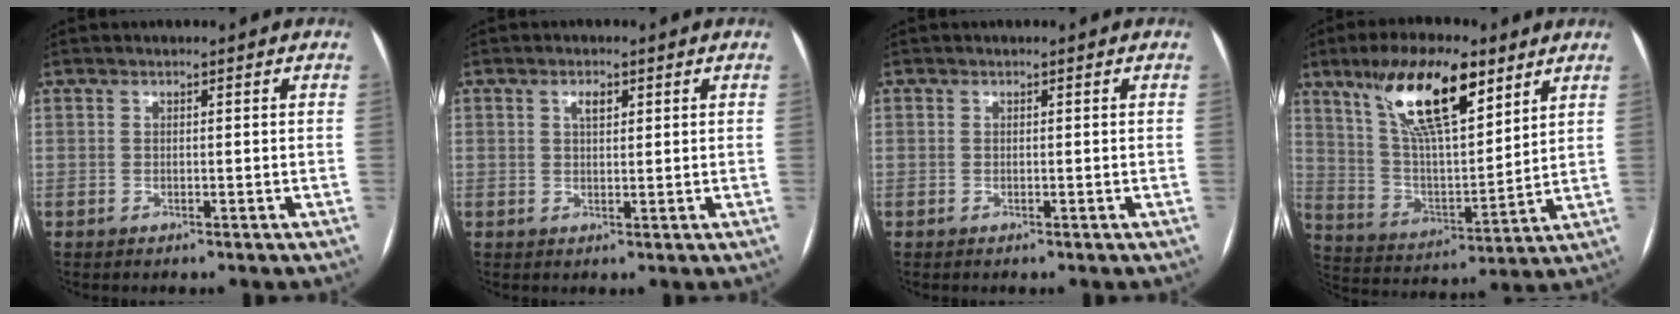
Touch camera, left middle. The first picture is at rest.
{"total": 2.0, "force": [0.9, 0.9, 1.6], "torque": [-0.029, 0.003, 0.016]}
{"total": 0.0}
{"total": 16.9, "force": [10.1, 5.0, 12.6], "torque": [-0.233, 0.017, 0.189]}